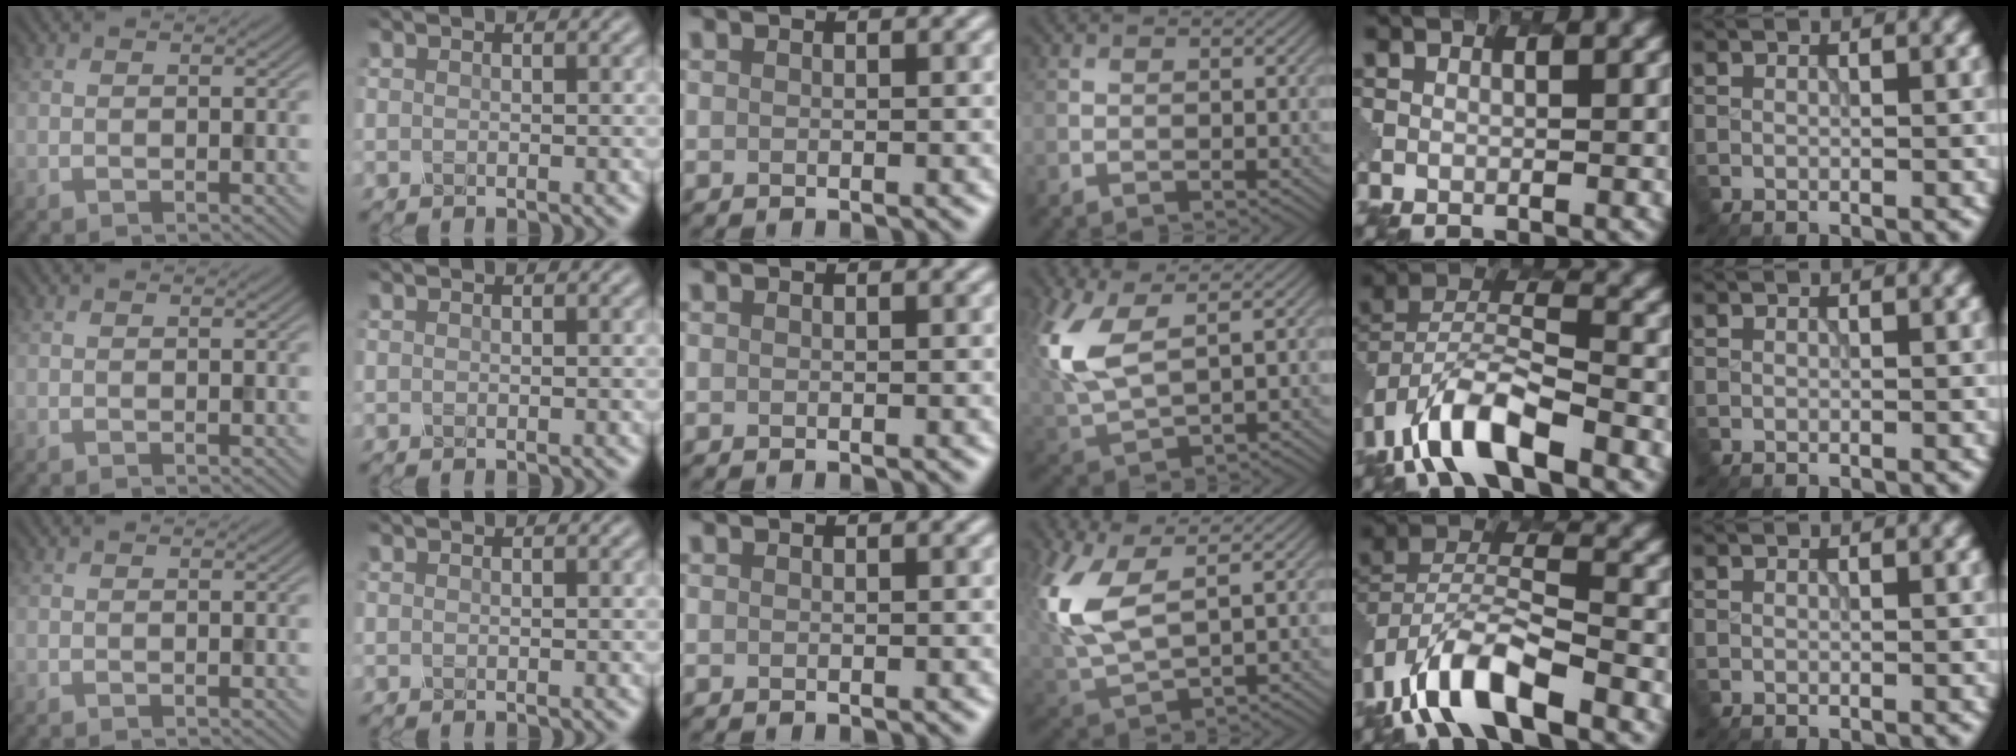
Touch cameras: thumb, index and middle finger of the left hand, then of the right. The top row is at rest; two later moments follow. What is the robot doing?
{"motion": "insert", "object": "pen bag"}